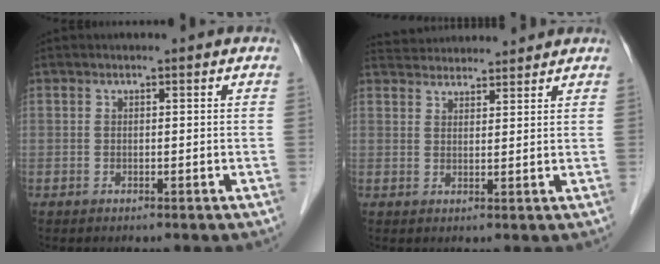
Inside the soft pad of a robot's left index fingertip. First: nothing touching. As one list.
[{"total": 8.8, "force": [8.5, 1.4, 1.7], "torque": [-0.031, 0.033, 0.127]}]